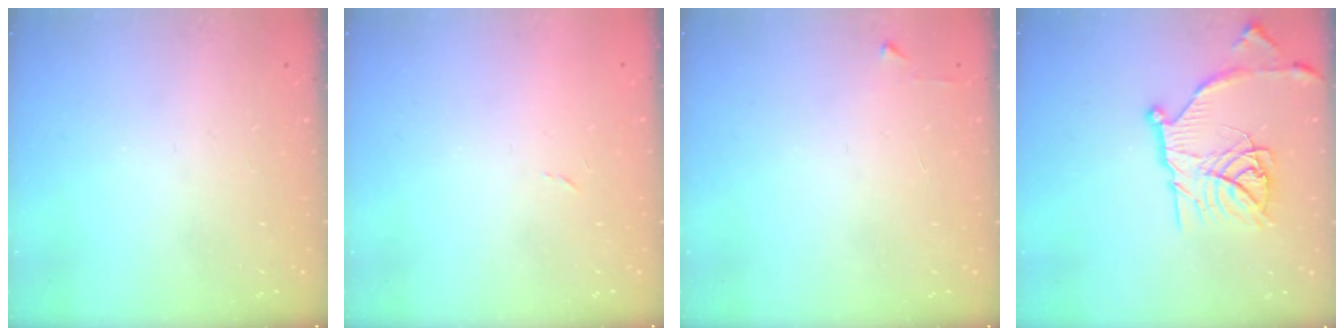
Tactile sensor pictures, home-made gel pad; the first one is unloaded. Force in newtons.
{"total": 2.4, "press": 2.4, "slide": 0.4}
{"total": 2.4, "press": 2.4, "slide": 0.3}
{"total": 19.1, "press": 19.0, "slide": 1.7}